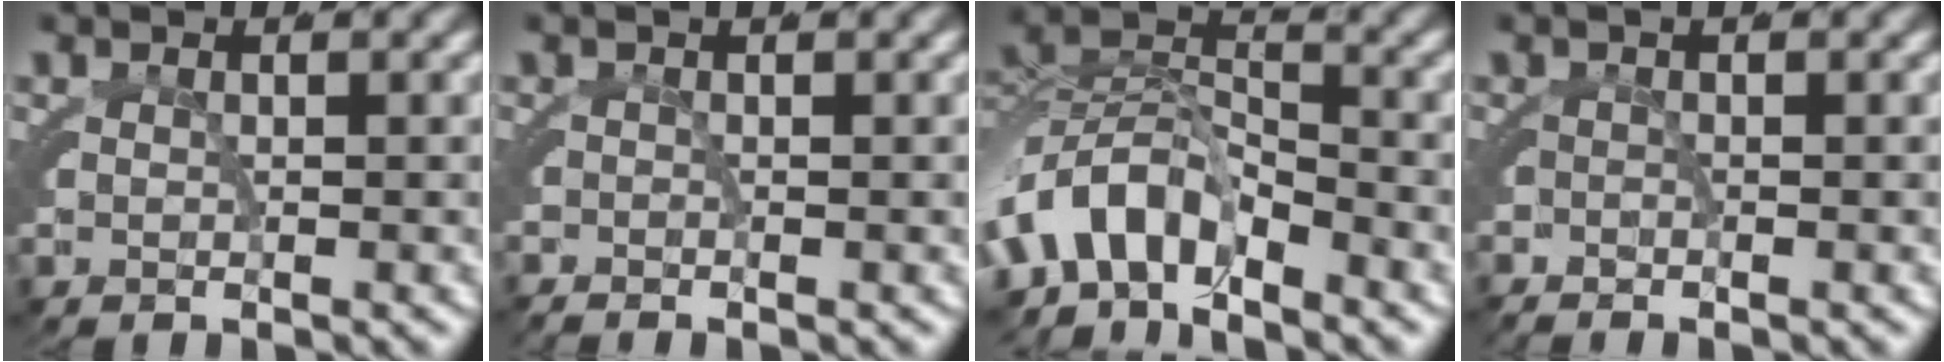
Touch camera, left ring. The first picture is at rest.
{"total": 0.8, "force": [-0.7, 0.2, -0.2], "torque": [0.017, 0.008, -0.022]}
{"total": 7.4, "force": [-3.8, 4.9, 4.1], "torque": [-0.086, -0.029, -0.060]}
{"total": 0.8, "force": [-0.8, -0.1, -0.1], "torque": [0.008, 0.004, -0.021]}